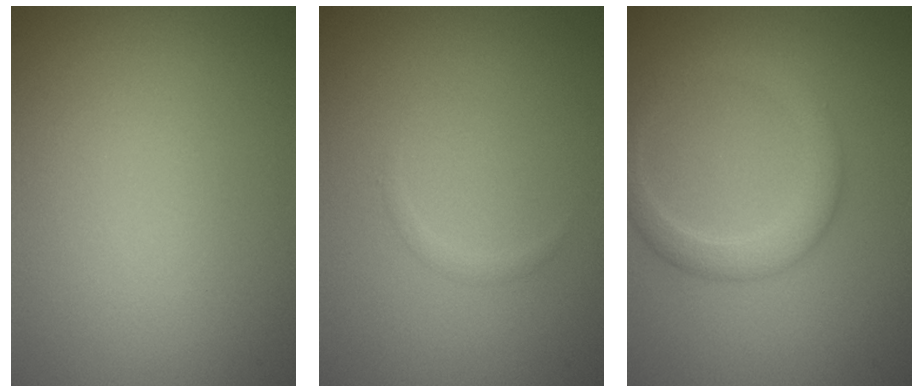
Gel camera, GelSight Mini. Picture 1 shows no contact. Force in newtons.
{"total": 0.5, "press": 0.5, "slide": 0.0}
{"total": 2.8, "press": 2.8, "slide": 0.1}